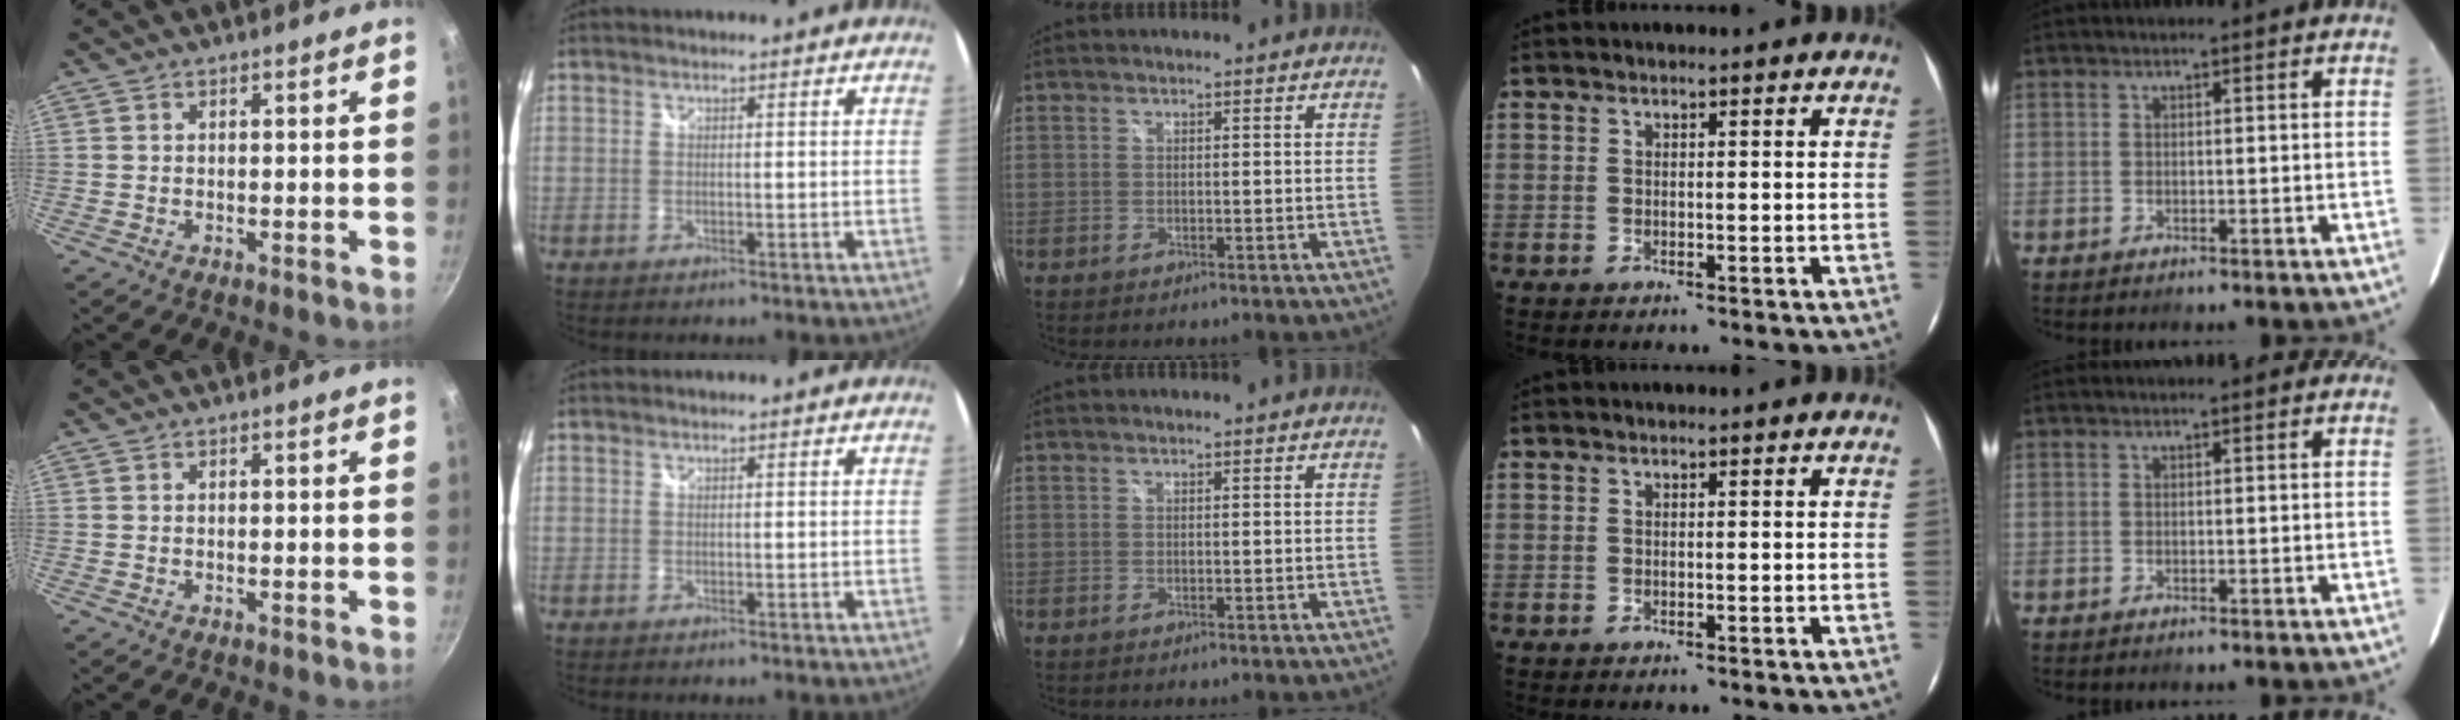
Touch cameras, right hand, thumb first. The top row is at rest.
{}